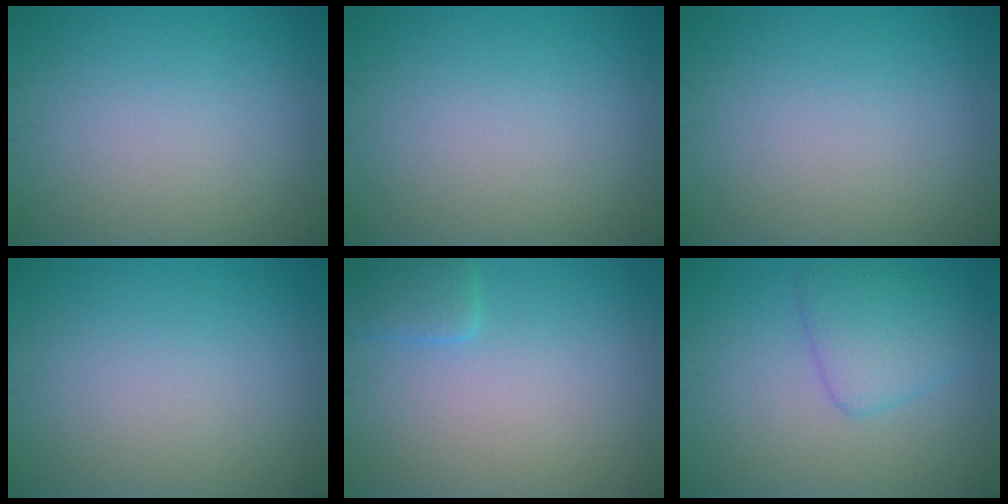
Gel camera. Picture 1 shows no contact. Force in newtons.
{"total": 0.0}
{"total": 0.0}
{"total": 0.0}
{"total": 2.3, "press": 2.3, "slide": 0.2}
{"total": 3.4, "press": 3.4, "slide": 0.2}